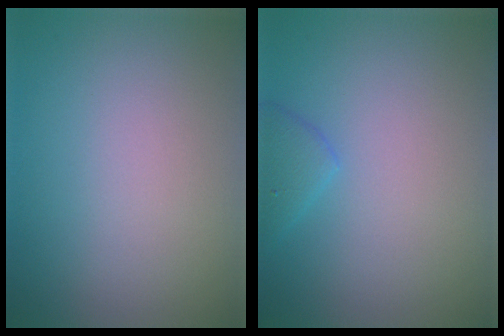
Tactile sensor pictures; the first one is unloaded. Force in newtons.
{"total": 1.6, "press": 1.6, "slide": 0.2}